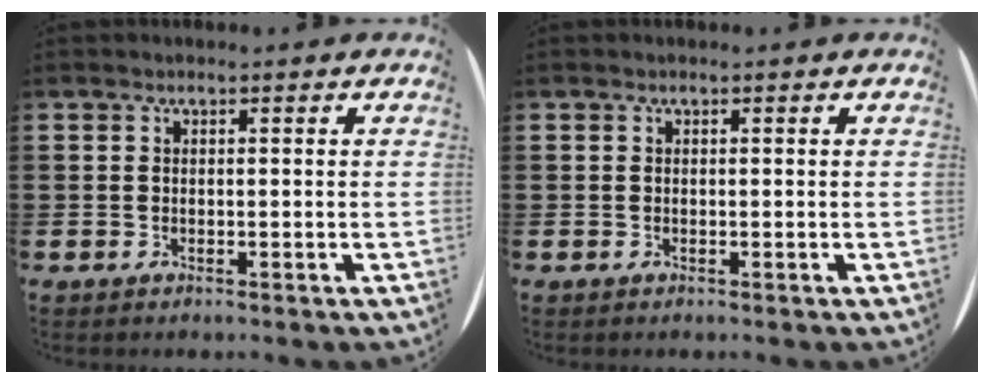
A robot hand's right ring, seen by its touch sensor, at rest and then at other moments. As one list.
[{"total": 0.0}]